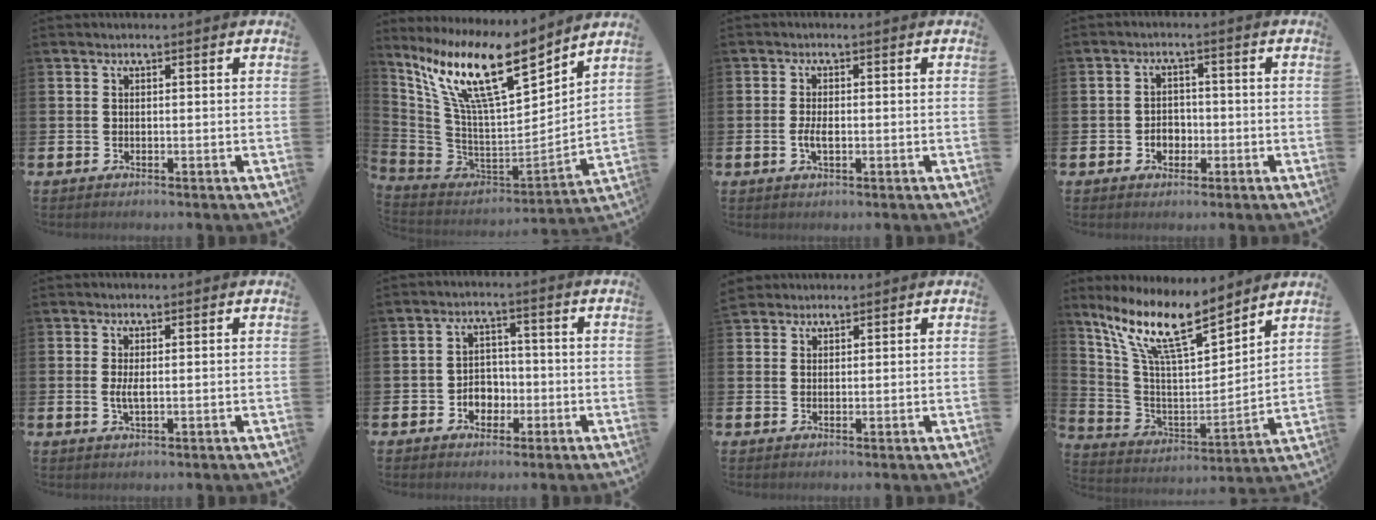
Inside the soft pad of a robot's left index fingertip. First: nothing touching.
{"total": 13.6, "force": [9.2, 3.4, 9.4], "torque": [-0.218, -0.056, 0.161]}
{"total": 2.5, "force": [-0.4, 1.1, 2.2], "torque": [-0.037, -0.001, -0.008]}
{"total": 2.8, "force": [-0.9, 2.2, 1.3], "torque": [-0.017, -0.001, -0.024]}
{"total": 1.9, "force": [0.2, 0.6, 1.8], "torque": [-0.030, -0.001, 0.001]}
{"total": 3.7, "force": [-1.5, 3.0, 1.5], "torque": [-0.023, 0.002, -0.036]}
{"total": 2.6, "force": [2.5, 0.8, -0.3], "torque": [0.011, -0.008, 0.046]}
{"total": 12.9, "force": [10.4, 2.7, 7.2], "torque": [-0.170, -0.061, 0.180]}